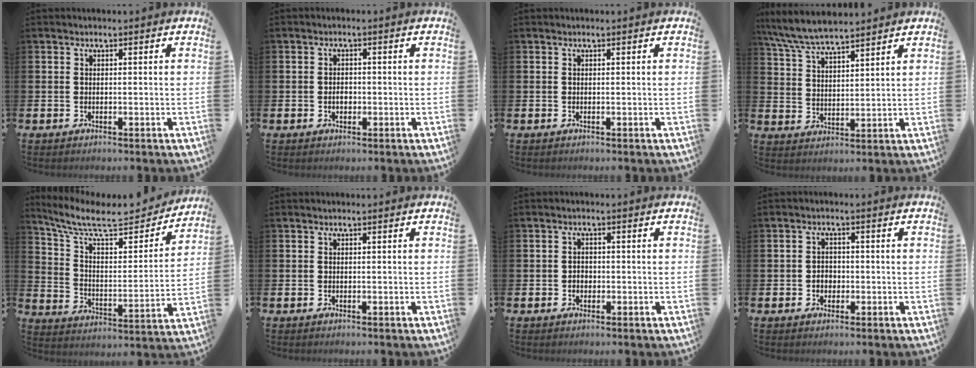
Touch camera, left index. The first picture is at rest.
{"total": 1.6, "force": [-0.4, 1.1, 1.1], "torque": [-0.007, 0.000, -0.011]}
{"total": 0.0}
{"total": 7.0, "force": [6.7, 0.8, 2.0], "torque": [-0.062, -0.028, 0.122]}
{"total": 10.1, "force": [8.5, 3.0, 4.4], "torque": [-0.118, -0.054, 0.144]}
{"total": 0.0}
{"total": 1.3, "force": [-0.3, 1.2, 0.5], "torque": [0.003, 0.001, -0.011]}
{"total": 1.8, "force": [-0.4, 1.6, 0.7], "torque": [-0.002, 0.000, -0.014]}